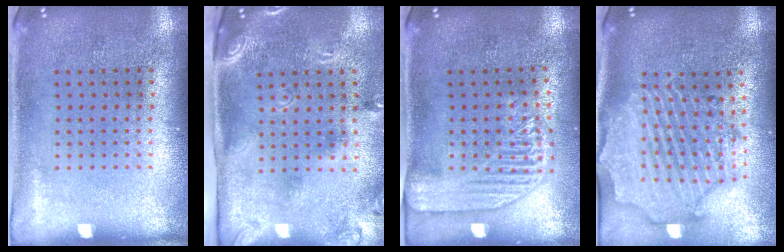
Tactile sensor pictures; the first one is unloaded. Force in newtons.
{"total": 2.6, "press": 1.7, "slide": 2.0}
{"total": 2.2, "press": 1.9, "slide": 1.0}
{"total": 3.0, "press": 2.6, "slide": 1.5}